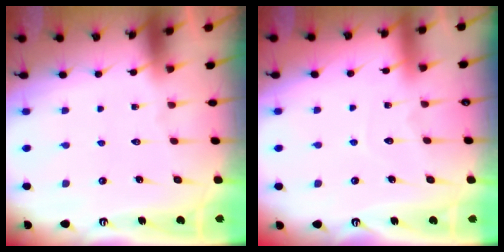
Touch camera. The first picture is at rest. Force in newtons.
{"total": 4.5, "press": 4.4, "slide": 0.5}